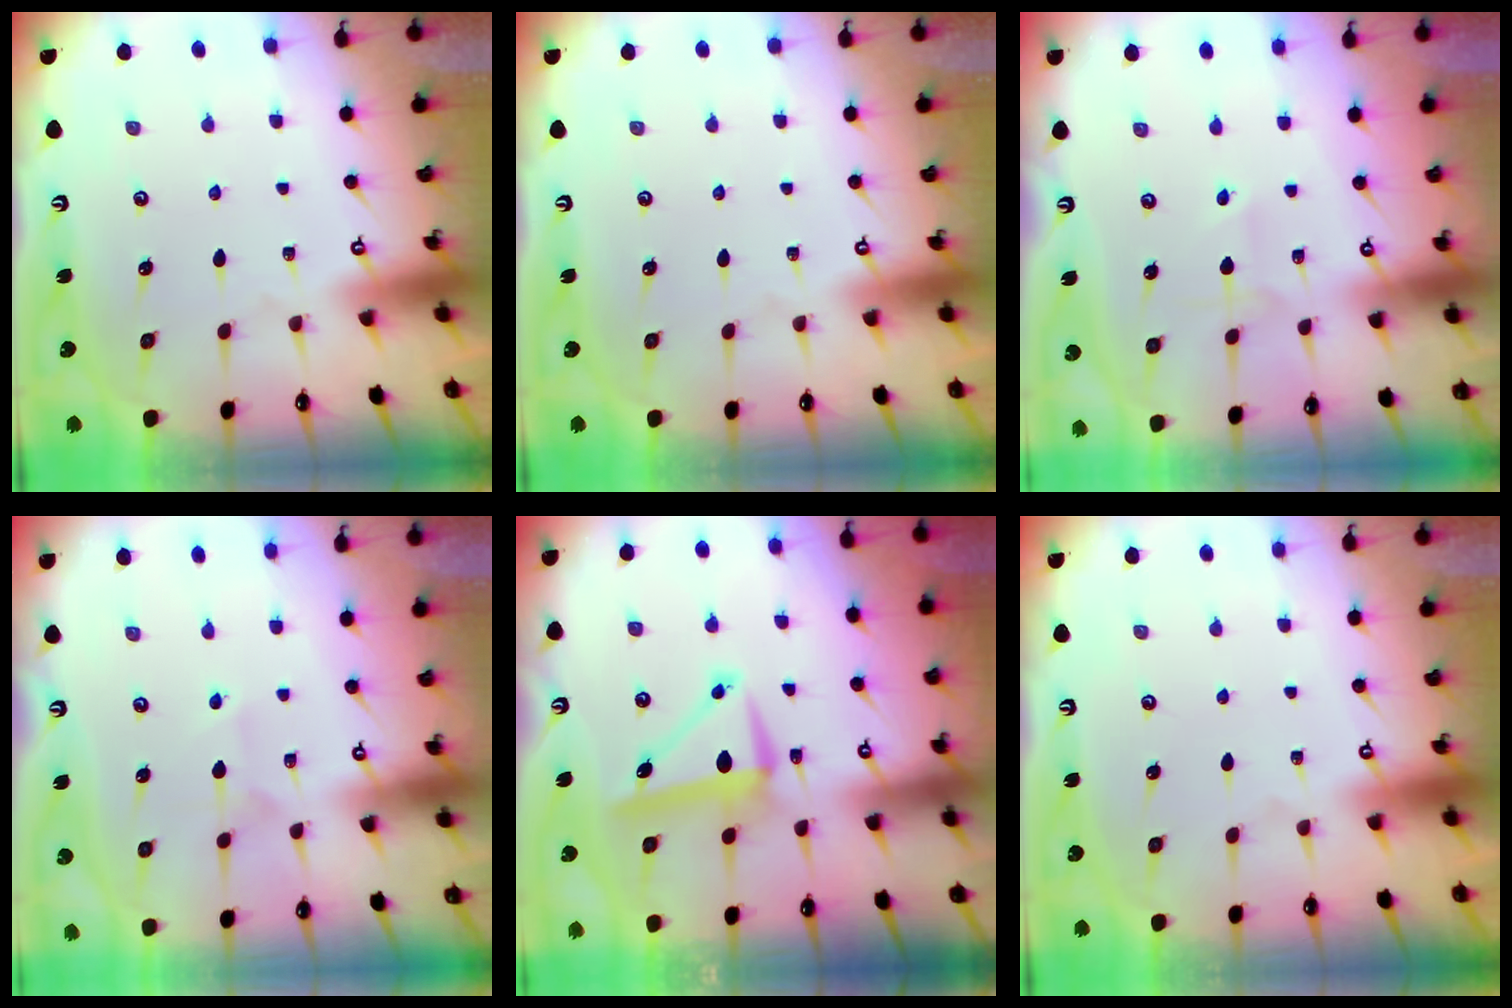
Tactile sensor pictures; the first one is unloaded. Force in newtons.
{"total": 0.0}
{"total": 2.8, "press": 2.8, "slide": 0.3}
{"total": 3.3, "press": 3.2, "slide": 0.4}
{"total": 7.5, "press": 7.4, "slide": 1.0}
{"total": 0.0}